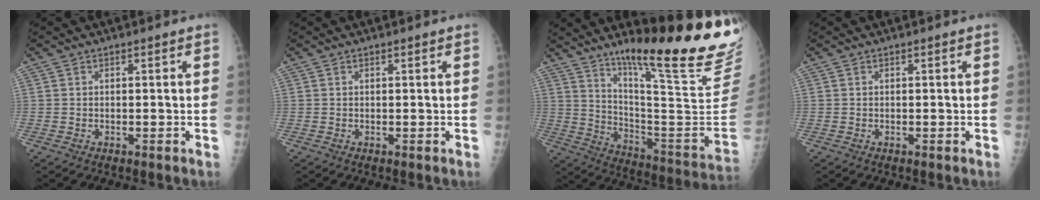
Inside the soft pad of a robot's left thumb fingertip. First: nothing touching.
{"total": 0.0}
{"total": 28.4, "force": [18.7, 3.8, 21.0], "torque": [-0.271, -0.110, 0.277]}
{"total": 0.0}